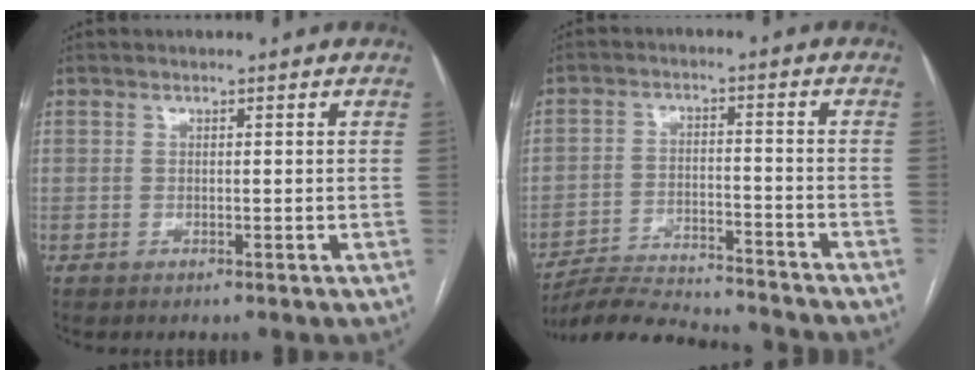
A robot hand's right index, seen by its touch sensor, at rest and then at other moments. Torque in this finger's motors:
{"motor_torque": [-1.18, -0.97, -0.54, -0.19]}